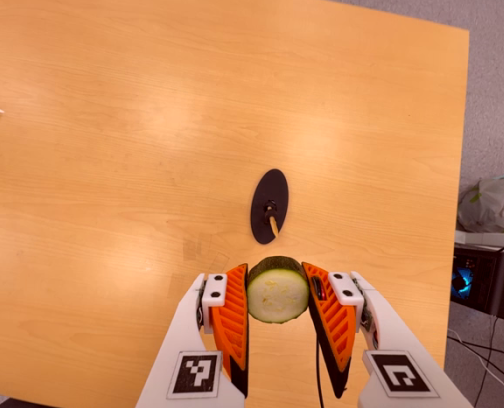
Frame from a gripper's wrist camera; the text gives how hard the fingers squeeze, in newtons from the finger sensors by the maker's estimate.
{"total": 11.9, "left": 11.3, "right": 12.5}